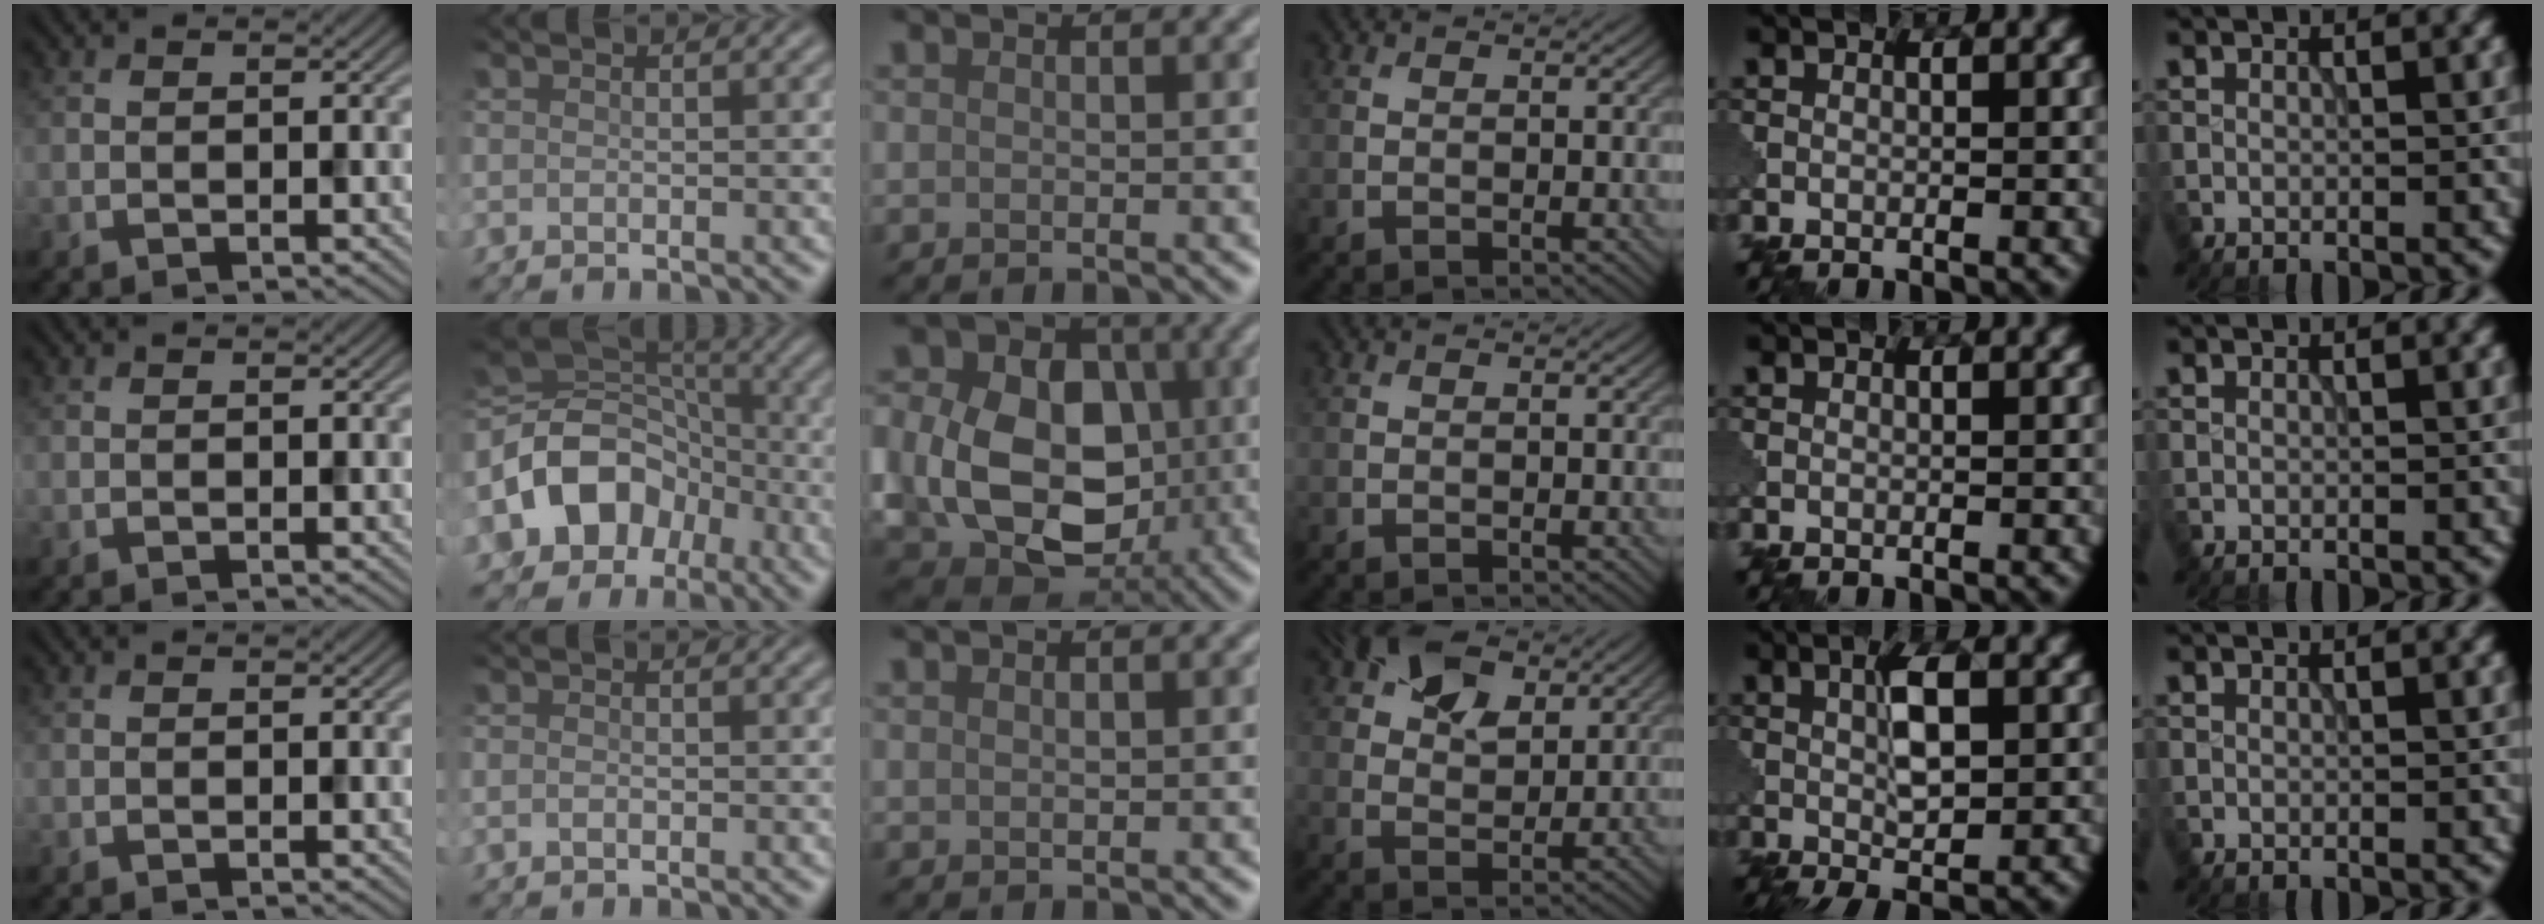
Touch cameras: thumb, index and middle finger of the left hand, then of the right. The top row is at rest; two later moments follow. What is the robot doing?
{"motion": "disassemble", "object": "puzzle pieces"}